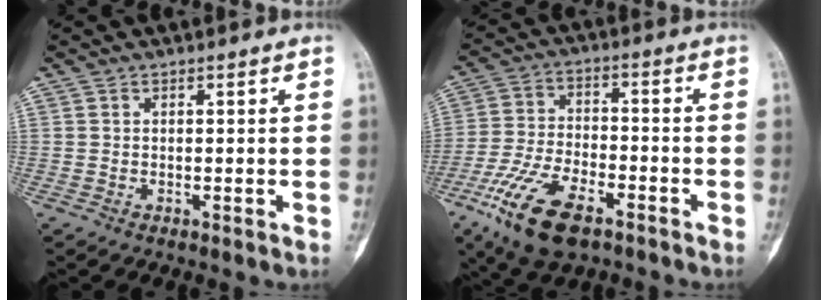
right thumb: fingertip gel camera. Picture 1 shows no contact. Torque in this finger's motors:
{"motor_torque": [0.30, 0.30, 1.23, -0.61, 0.13]}